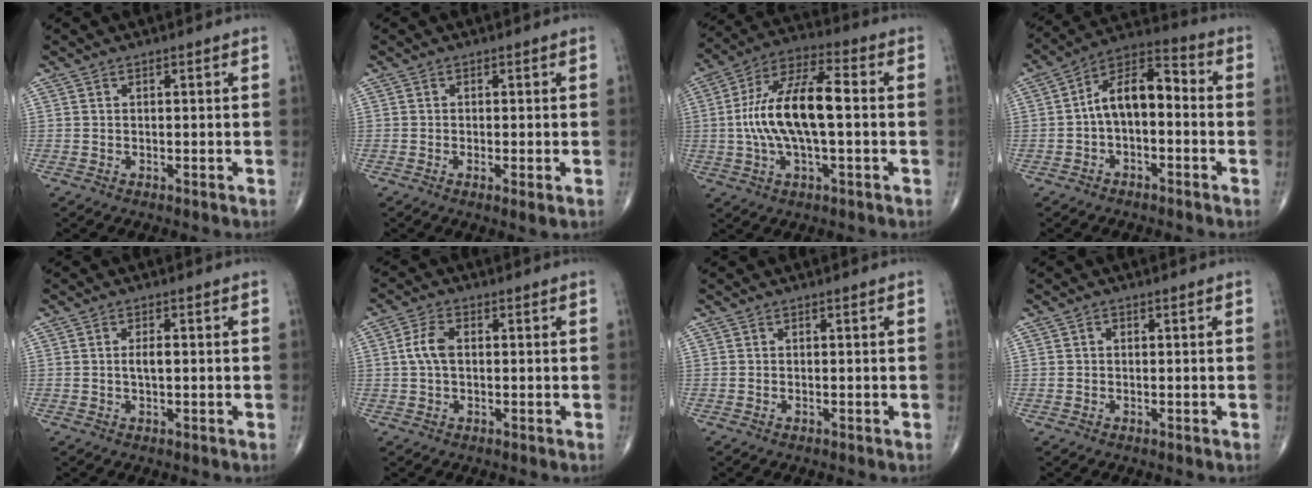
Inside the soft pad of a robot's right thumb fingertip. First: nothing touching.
{"total": 1.9, "force": [-0.6, 0.2, 1.8], "torque": [-0.040, -0.008, -0.014]}
{"total": 15.8, "force": [-0.3, 6.0, 14.6], "torque": [-0.288, 0.034, -0.010]}
{"total": 10.6, "force": [-1.0, 5.8, 8.8], "torque": [-0.133, 0.046, -0.031]}
{"total": 2.1, "force": [0.0, 0.7, 1.9], "torque": [-0.037, 0.002, -0.002]}
{"total": 4.5, "force": [0.3, 2.5, 3.7], "torque": [-0.083, 0.010, 0.002]}
{"total": 0.0}
{"total": 0.8, "force": [0.0, 0.8, 0.3], "torque": [-0.001, 0.002, -0.001]}